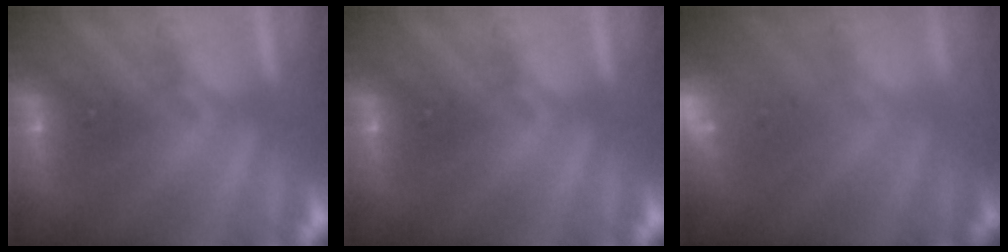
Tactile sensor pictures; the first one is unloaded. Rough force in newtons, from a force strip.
{"total": 0.0}
{"total": 2.2}